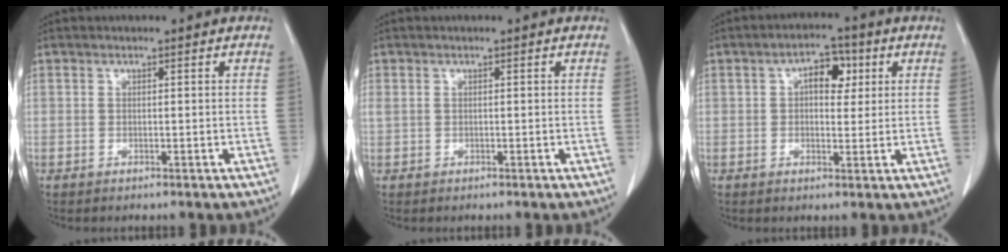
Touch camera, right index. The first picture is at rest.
{"total": 0.6, "force": [0.0, 0.5, 0.4], "torque": [-0.019, 0.012, 0.004]}
{"total": 5.4, "force": [1.5, 2.9, 4.3], "torque": [-0.064, 0.017, 0.021]}